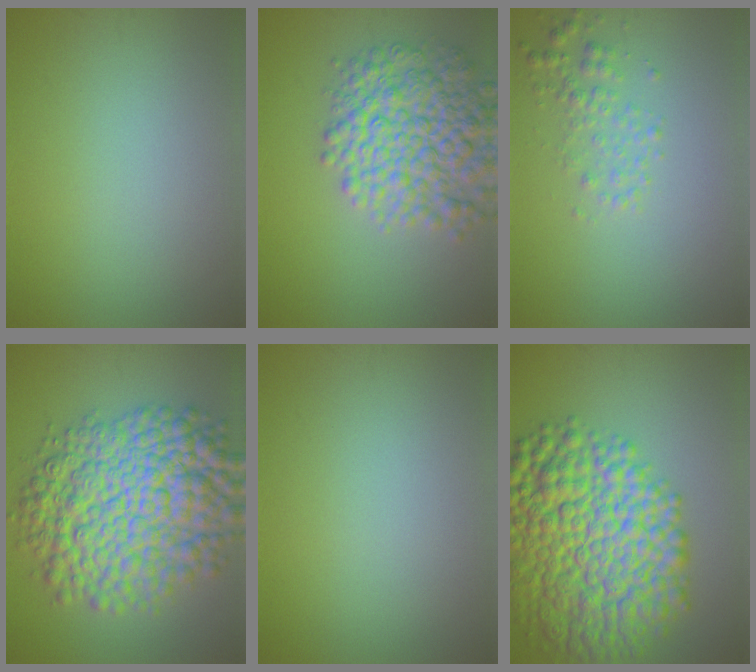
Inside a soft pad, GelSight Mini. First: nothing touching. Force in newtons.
{"total": 8.2, "press": 8.2, "slide": 0.3}
{"total": 2.1, "press": 2.1, "slide": 0.1}
{"total": 12.9, "press": 12.9, "slide": 0.3}
{"total": 0.0}
{"total": 13.4, "press": 13.4, "slide": 0.0}